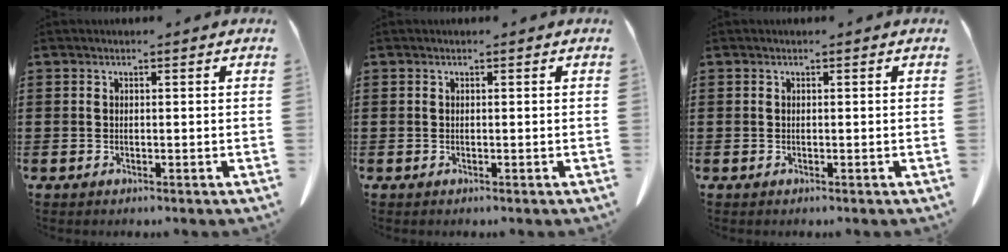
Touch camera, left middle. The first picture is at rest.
{"total": 0.0}
{"total": 0.0}